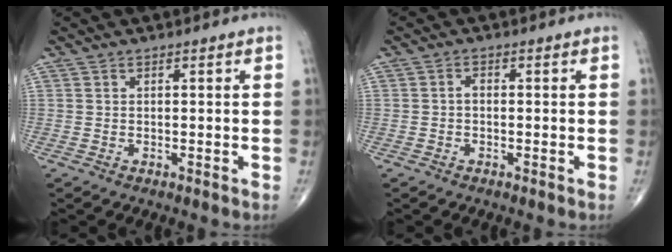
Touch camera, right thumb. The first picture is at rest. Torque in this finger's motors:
{"motor_torque": [0.61, 0.48, 0.37, -0.03, -0.03]}